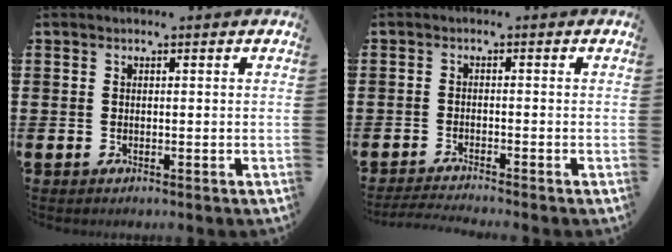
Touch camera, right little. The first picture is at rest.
{"total": 1.5, "force": [-1.4, -0.2, 0.5], "torque": [-0.007, 0.001, -0.027]}